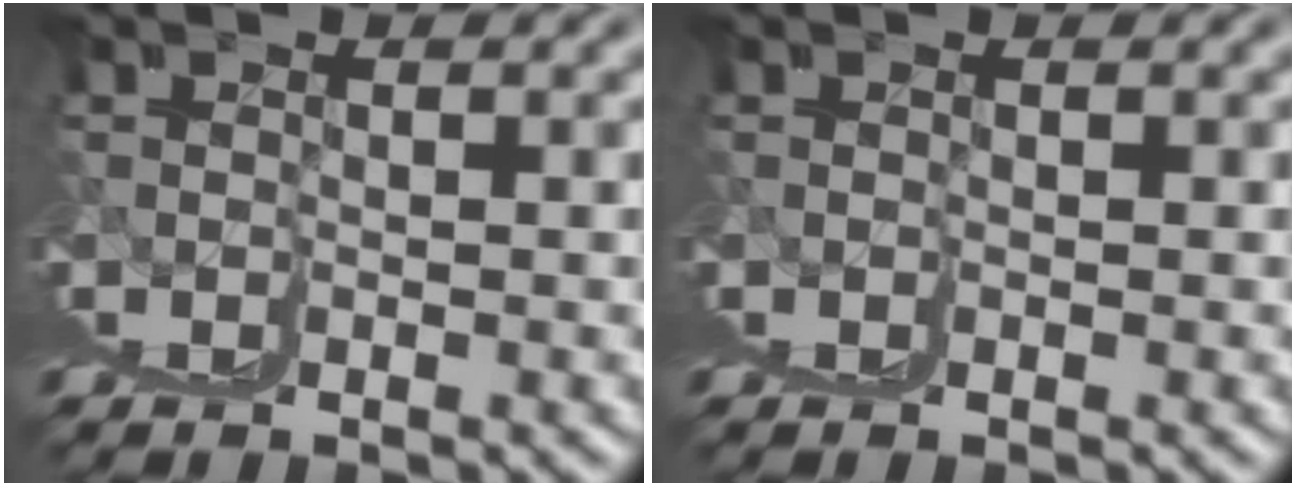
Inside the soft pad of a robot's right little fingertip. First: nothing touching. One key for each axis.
{"total": 0.0}